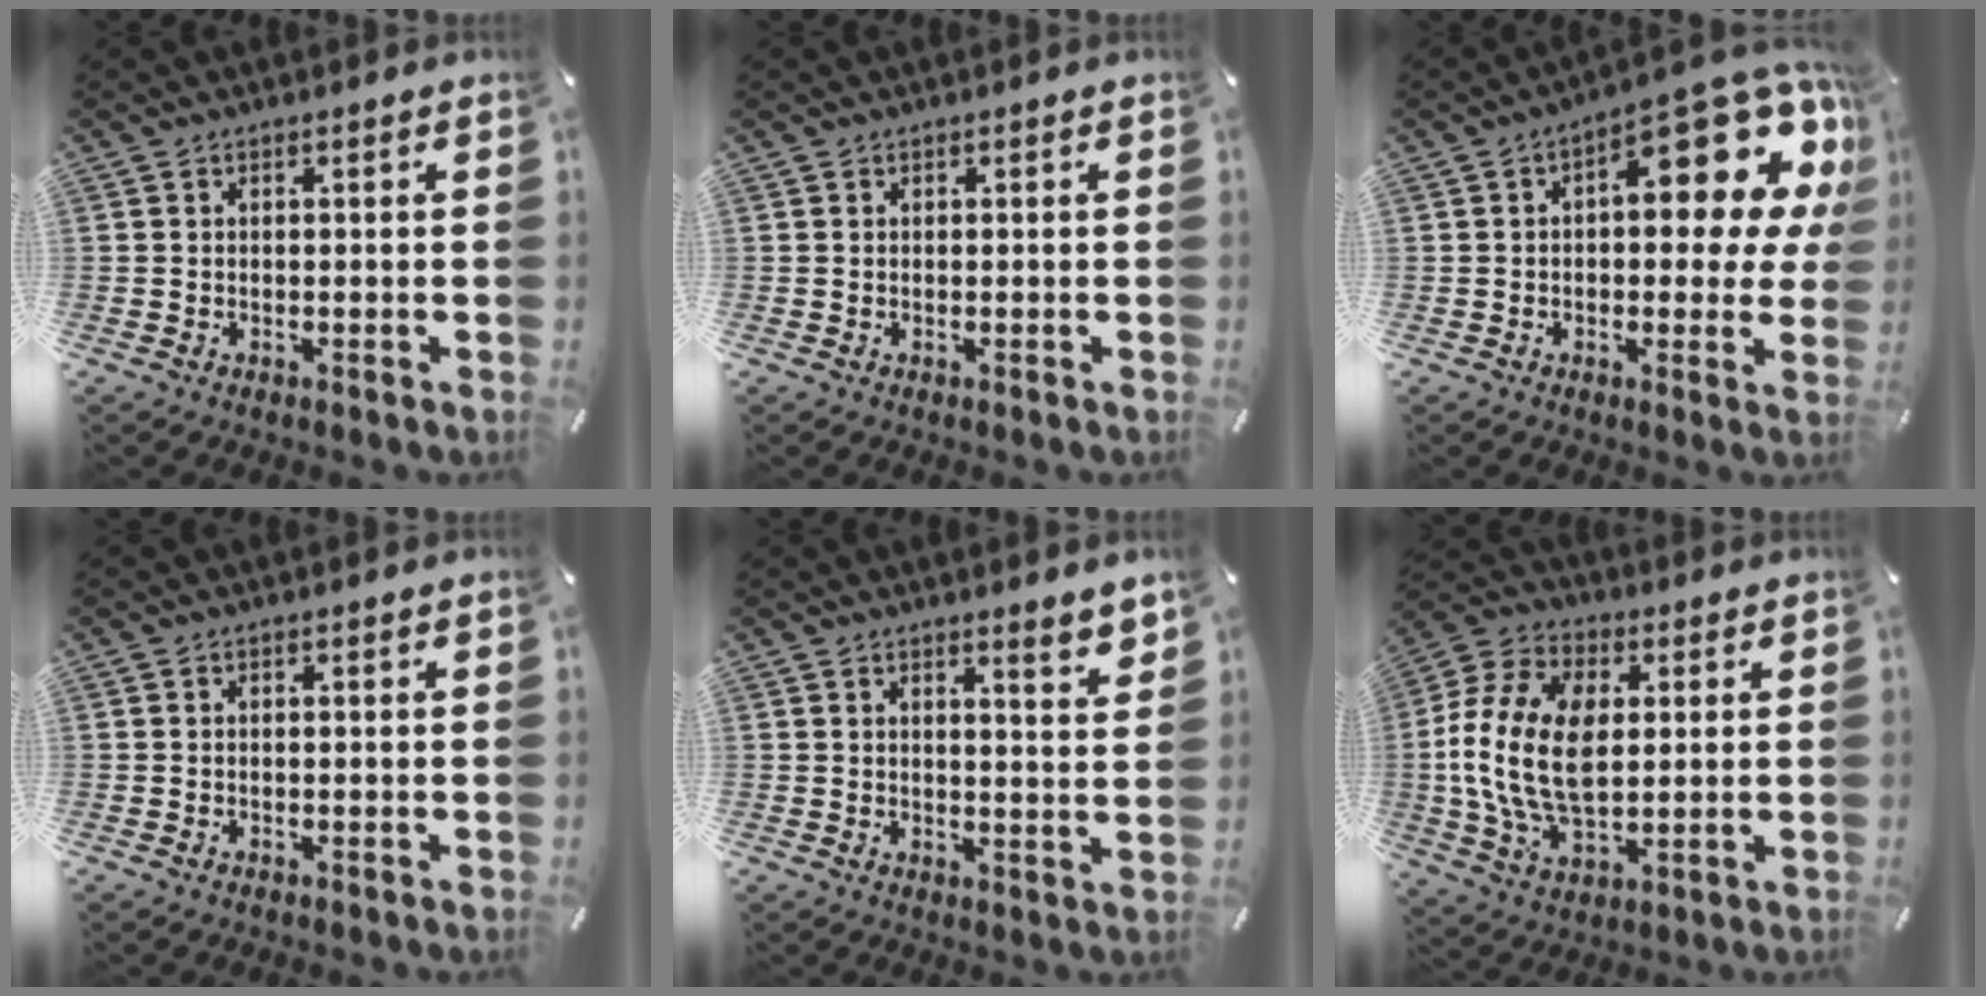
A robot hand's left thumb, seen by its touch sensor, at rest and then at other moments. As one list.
[{"total": 0.0}, {"total": 16.2, "force": [7.5, 6.8, 12.6], "torque": [-0.150, -0.079, 0.118]}, {"total": 0.0}, {"total": 4.3, "force": [3.5, 0.4, 2.6], "torque": [-0.033, -0.031, 0.056]}, {"total": 18.5, "force": [0.8, 12.1, 13.9], "torque": [-0.316, 0.008, 0.014]}]